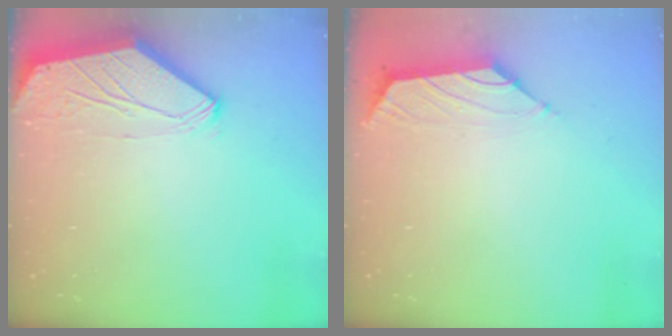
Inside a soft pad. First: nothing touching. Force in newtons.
{"total": 1.5, "press": 1.4, "slide": 0.6}